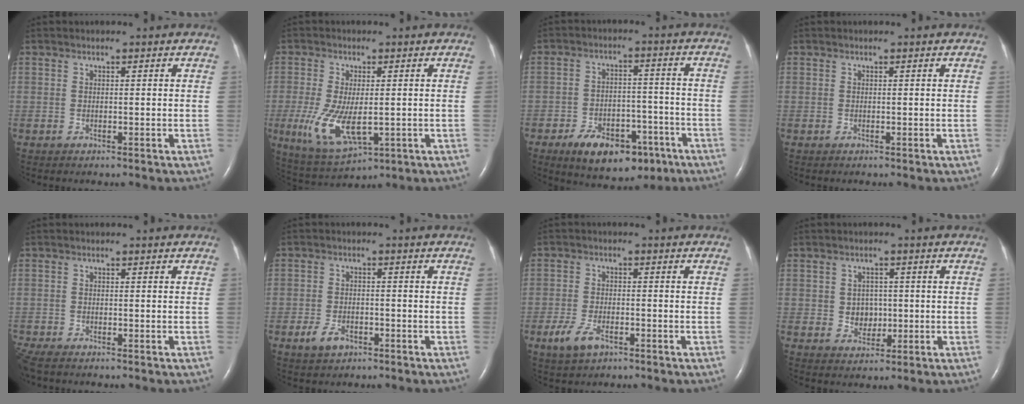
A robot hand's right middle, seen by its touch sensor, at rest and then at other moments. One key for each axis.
{"total": 9.4, "fx": -1.8, "fy": 3.8, "fz": 8.5, "tx": -0.174, "ty": -0.026, "tz": -0.020}
{"total": 12.4, "fx": -7.5, "fy": 6.4, "fz": 7.5, "tx": -0.106, "ty": 0.009, "tz": -0.109}
{"total": 0.0}
{"total": 3.0, "fx": -2.6, "fy": 0.7, "fz": 1.3, "tx": -0.035, "ty": -0.012, "tz": -0.048}
{"total": 3.6, "fx": -2.1, "fy": 2.1, "fz": 2.2, "tx": -0.048, "ty": -0.001, "tz": -0.032}
{"total": 4.8, "fx": -2.7, "fy": 2.1, "fz": 3.3, "tx": -0.078, "ty": -0.005, "tz": -0.048}
{"total": 3.4, "fx": -0.1, "fy": 2.9, "fz": 1.7, "tx": -0.024, "ty": 0.009, "tz": 0.005}